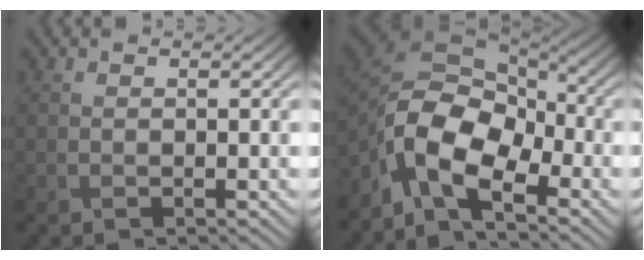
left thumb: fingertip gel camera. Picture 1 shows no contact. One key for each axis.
{"total": 11.9, "fx": -6.1, "fy": 6.2, "fz": 8.1, "tx": -0.171, "ty": -0.015, "tz": -0.128}